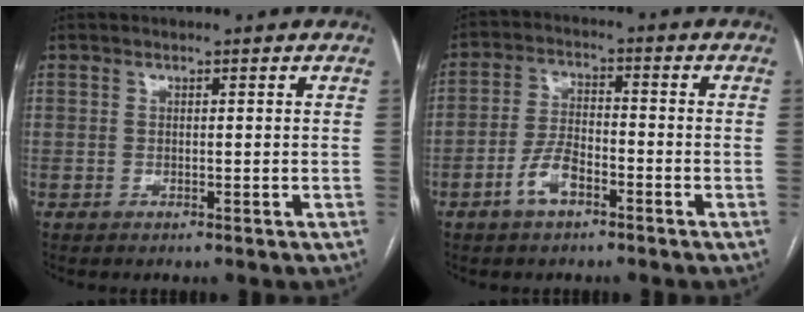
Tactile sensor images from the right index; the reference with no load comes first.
{"total": 5.7, "force": [-3.2, 2.4, 4.0], "torque": [-0.087, 0.008, -0.061]}